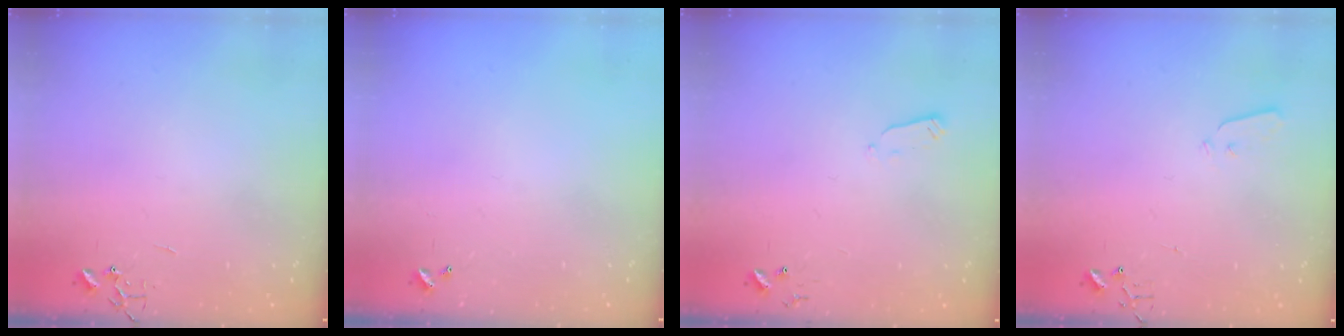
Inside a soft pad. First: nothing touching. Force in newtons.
{"total": 0.0}
{"total": 2.4, "press": 2.3, "slide": 0.4}
{"total": 3.1, "press": 3.0, "slide": 0.7}